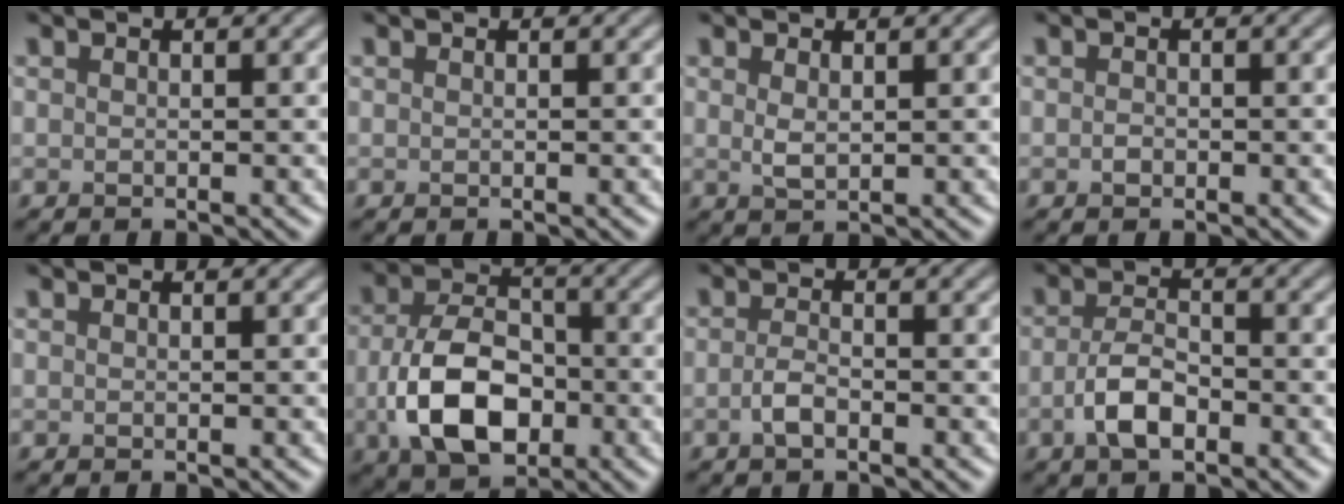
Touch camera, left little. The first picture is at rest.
{"total": 0.0}
{"total": 1.4, "force": [0.5, 0.6, 1.2], "torque": [-0.026, -0.003, 0.014]}
{"total": 0.6, "force": [-0.2, 0.5, 0.4], "torque": [-0.007, -0.001, -0.005]}
{"total": 0.0}
{"total": 8.5, "force": [-2.3, 5.3, 6.2], "torque": [-0.128, -0.004, -0.044]}
{"total": 1.7, "force": [-0.8, 0.6, 1.3], "torque": [-0.030, 0.000, -0.019]}
{"total": 3.7, "force": [-1.5, 1.8, 2.9], "torque": [-0.059, 0.001, -0.034]}